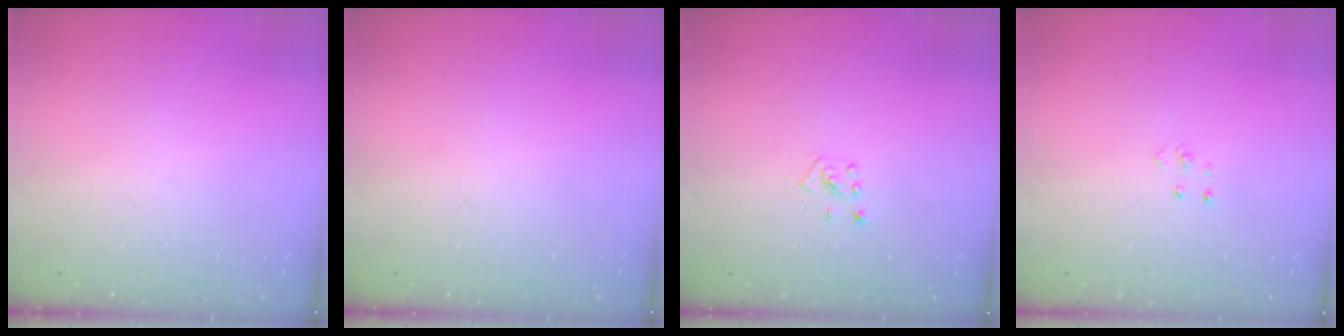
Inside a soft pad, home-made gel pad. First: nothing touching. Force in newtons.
{"total": 0.0}
{"total": 3.6, "press": 3.6, "slide": 0.4}
{"total": 2.8, "press": 2.8, "slide": 0.3}